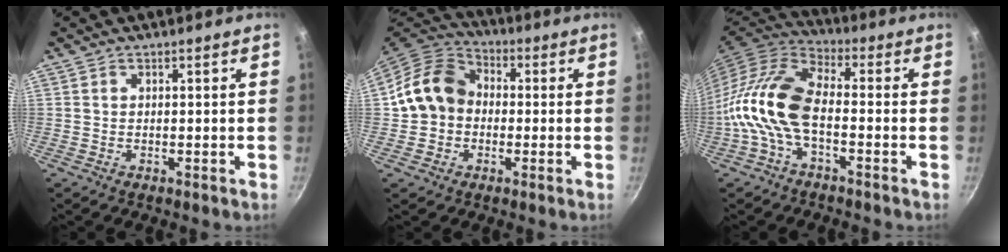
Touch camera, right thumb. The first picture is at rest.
{"total": 11.9, "force": [-0.1, 9.9, 6.6], "torque": [-0.086, 0.031, -0.017]}
{"total": 12.8, "force": [-3.1, 6.5, 10.6], "torque": [-0.212, 0.035, -0.078]}